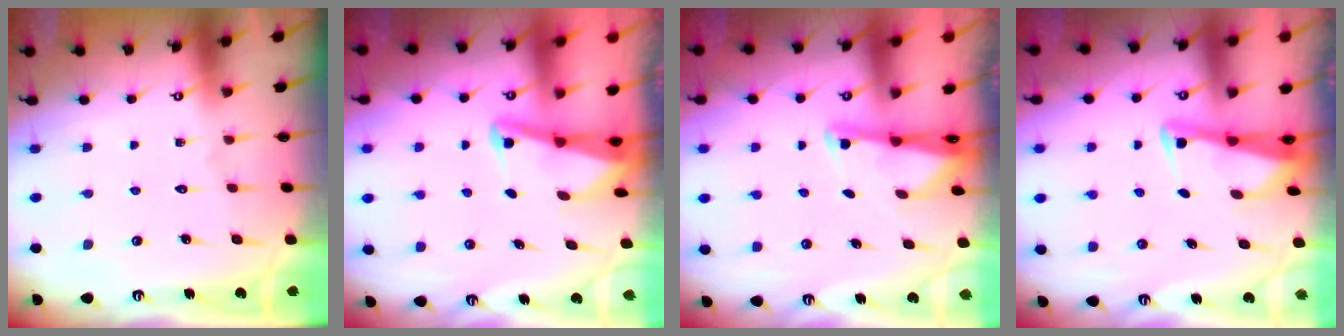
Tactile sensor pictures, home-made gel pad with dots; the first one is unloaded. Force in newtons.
{"total": 2.7, "press": 2.6, "slide": 0.7}
{"total": 2.1, "press": 2.0, "slide": 0.4}
{"total": 2.7, "press": 2.7, "slide": 0.3}